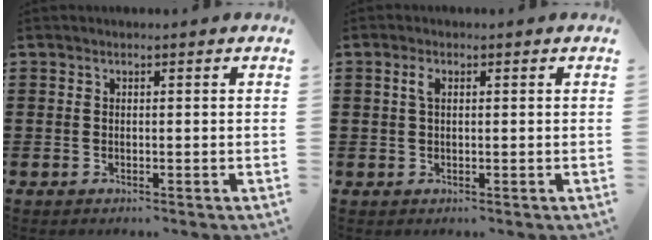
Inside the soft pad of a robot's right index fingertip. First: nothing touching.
{"total": 2.0, "force": [0.5, 0.9, 1.7], "torque": [-0.037, 0.006, 0.007]}